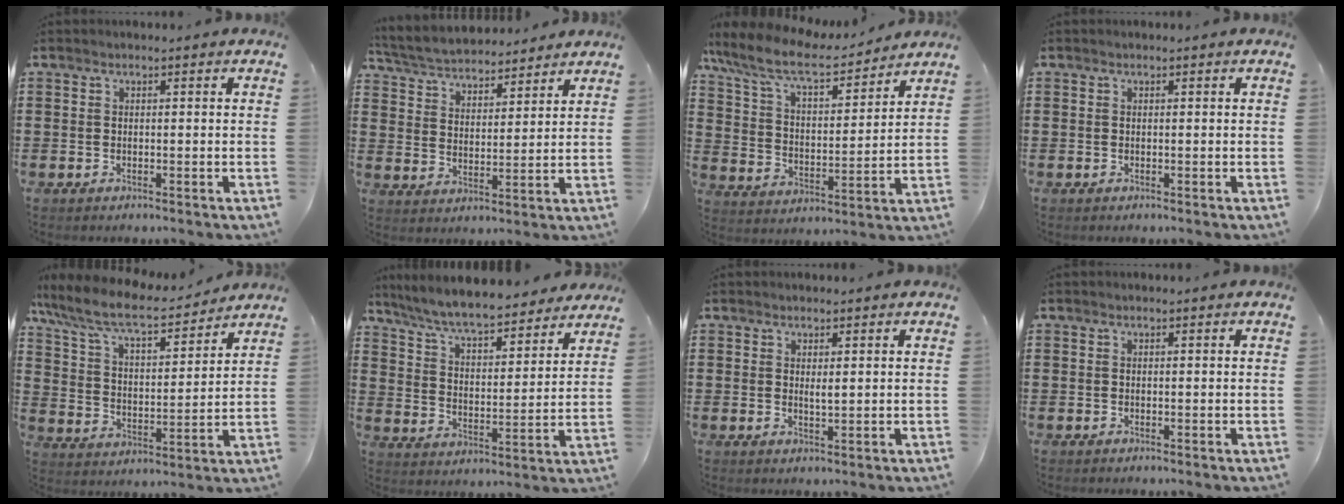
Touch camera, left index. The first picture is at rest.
{"total": 4.7, "force": [4.6, 0.6, 0.5], "torque": [-0.034, -0.027, 0.079]}
{"total": 9.7, "force": [8.2, 2.2, 4.6], "torque": [-0.123, -0.040, 0.142]}
{"total": 0.0}
{"total": 8.8, "force": [7.5, 1.6, 4.3], "torque": [-0.112, -0.038, 0.127]}
{"total": 7.7, "force": [7.1, 0.6, 3.0], "torque": [-0.087, -0.040, 0.123]}
{"total": 1.5, "force": [0.6, 0.4, 1.3], "torque": [-0.027, 0.001, 0.010]}
{"total": 0.0}